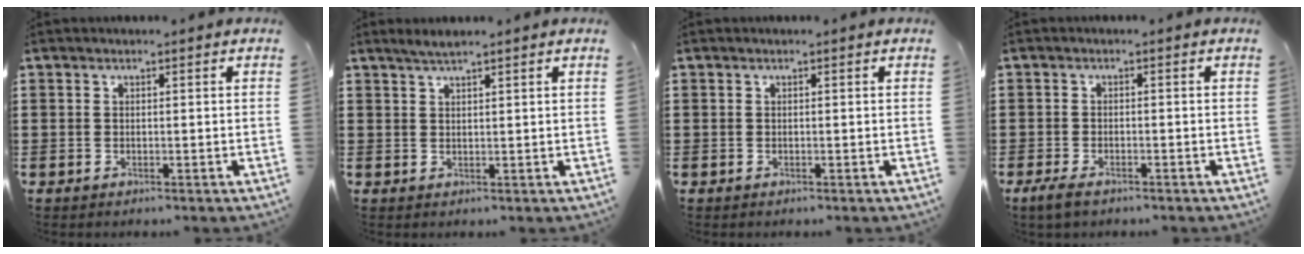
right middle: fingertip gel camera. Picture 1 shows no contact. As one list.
[{"total": 1.5, "force": [1.3, 0.0, 0.8], "torque": [-0.019, 0.001, 0.023]}, {"total": 0.0}, {"total": 1.9, "force": [-1.3, 0.6, 1.3], "torque": [-0.033, -0.002, -0.027]}]